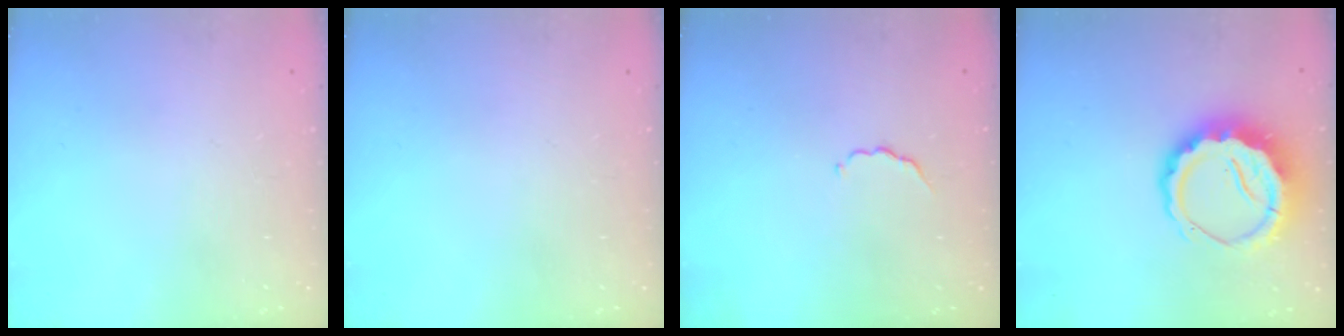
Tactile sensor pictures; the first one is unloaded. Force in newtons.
{"total": 0.0}
{"total": 2.8, "press": 2.7, "slide": 0.5}
{"total": 9.5, "press": 9.2, "slide": 2.2}